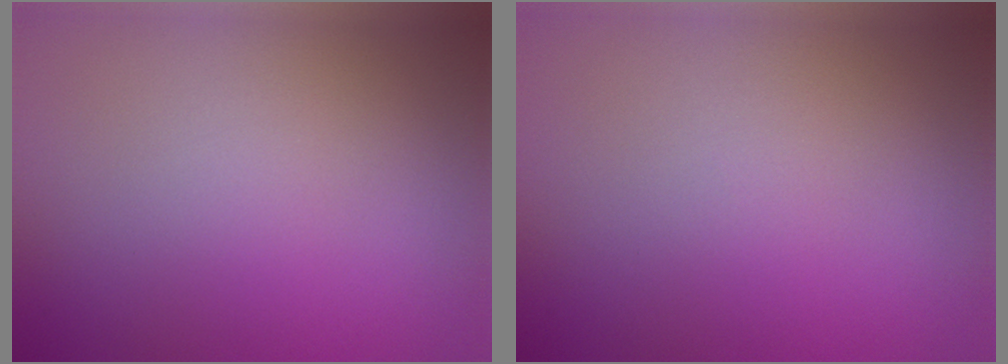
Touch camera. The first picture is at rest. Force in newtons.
{"total": 0.0}